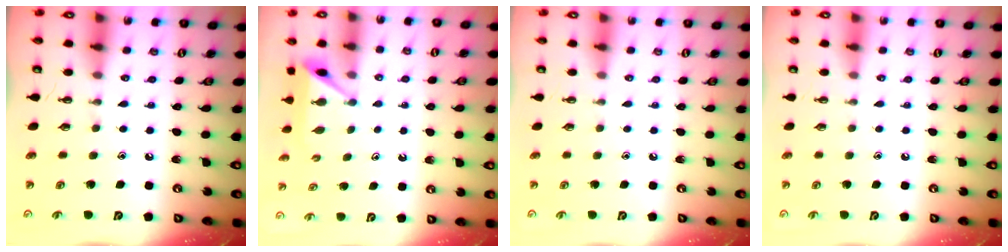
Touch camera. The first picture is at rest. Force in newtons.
{"total": 5.7, "press": 5.7, "slide": 0.3}
{"total": 0.0}
{"total": 0.0}